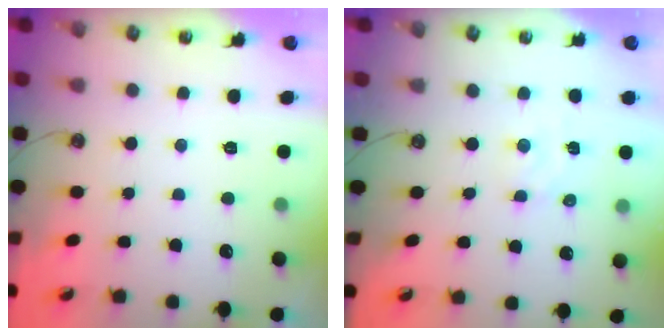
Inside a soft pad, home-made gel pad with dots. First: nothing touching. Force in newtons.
{"total": 1.5, "press": 1.5, "slide": 0.2}